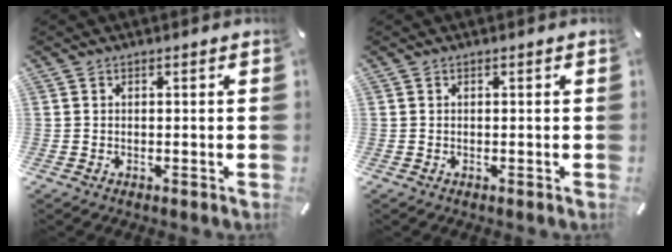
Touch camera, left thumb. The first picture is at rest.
{"total": 0.0}